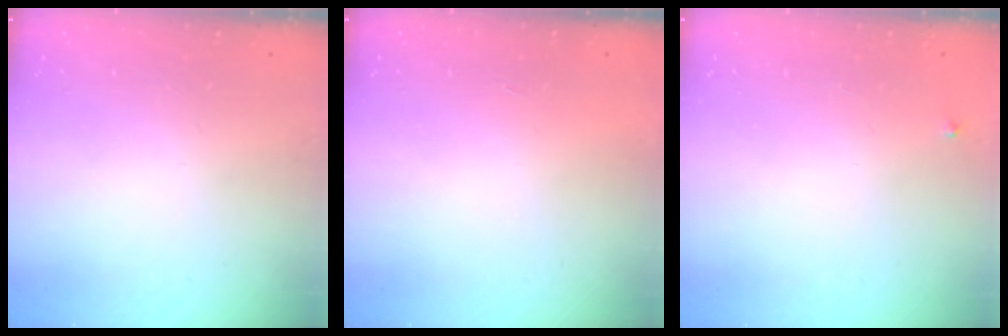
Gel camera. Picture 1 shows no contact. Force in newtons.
{"total": 1.5, "press": 1.5, "slide": 0.1}
{"total": 2.7, "press": 2.7, "slide": 0.3}